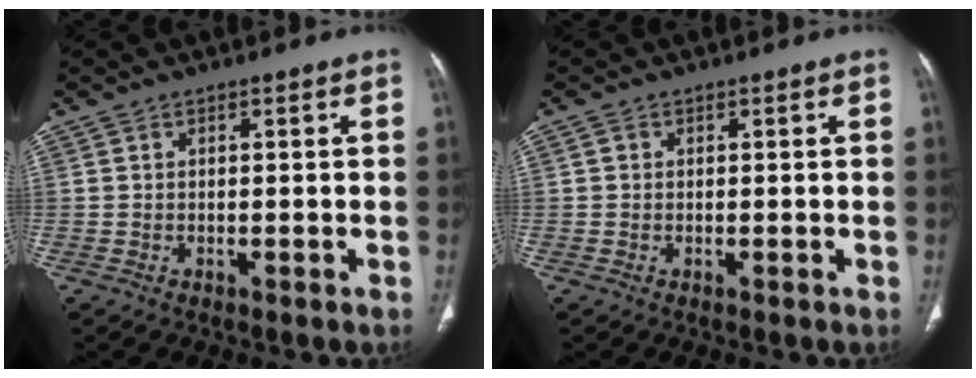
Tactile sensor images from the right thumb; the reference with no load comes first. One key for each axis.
{"total": 0.7, "fx": 0.1, "fy": 0.6, "fz": 0.2, "tx": 0.000, "ty": 0.001, "tz": 0.001}